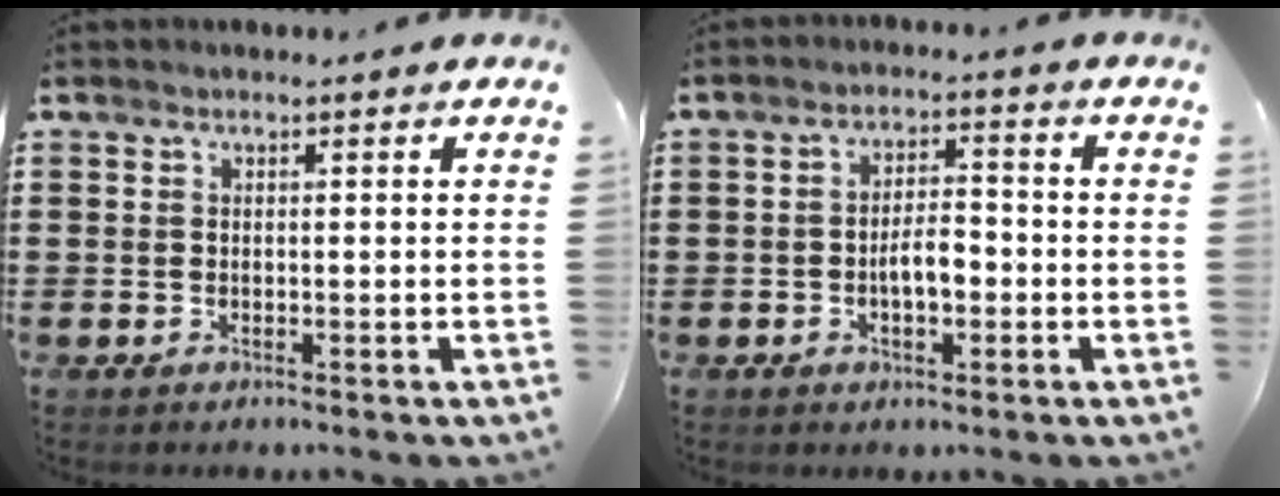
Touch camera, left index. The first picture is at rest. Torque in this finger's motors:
{"motor_torque": [0.91, 0.43, 0.20, 0.09]}